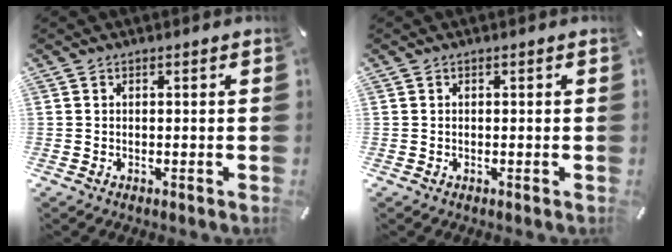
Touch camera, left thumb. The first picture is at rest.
{"total": 0.0}